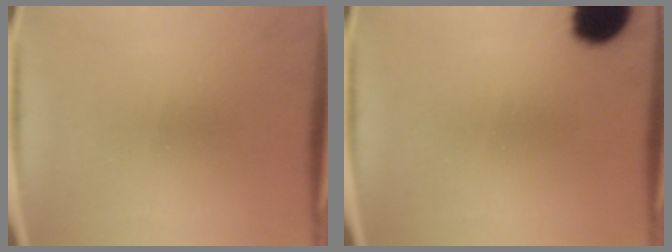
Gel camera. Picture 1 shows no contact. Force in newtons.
{"total": 10.0}